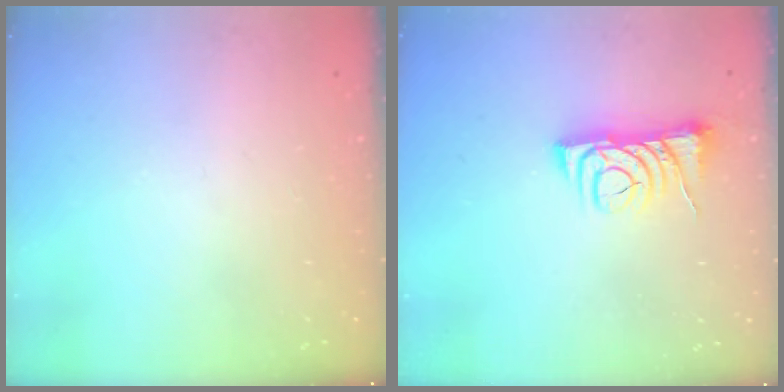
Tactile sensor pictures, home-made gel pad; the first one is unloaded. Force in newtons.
{"total": 9.8, "press": 9.7, "slide": 1.1}